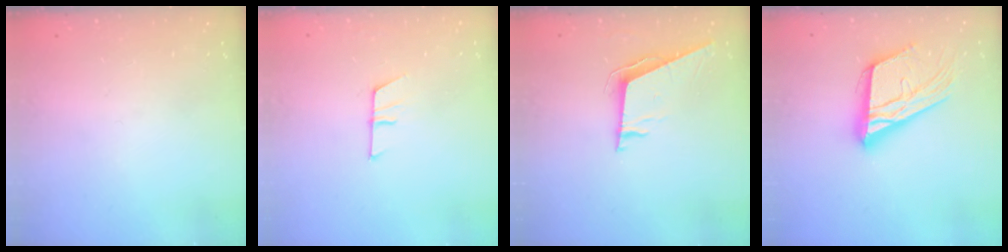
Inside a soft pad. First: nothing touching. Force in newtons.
{"total": 7.8, "press": 7.8, "slide": 0.4}
{"total": 8.4, "press": 7.9, "slide": 2.9}
{"total": 19.6, "press": 19.4, "slide": 2.8}